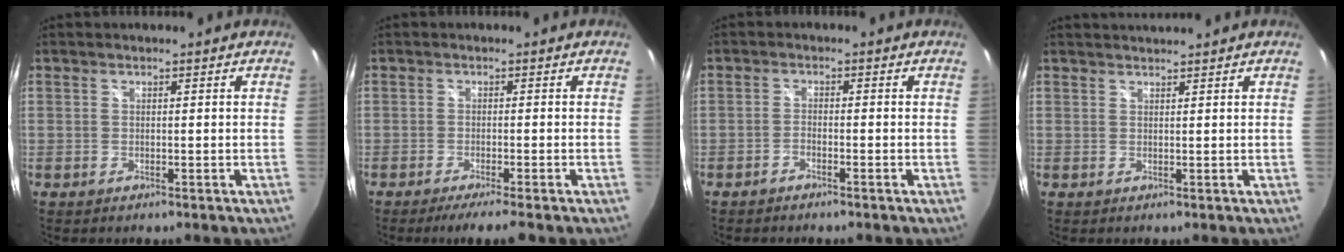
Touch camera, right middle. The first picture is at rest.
{"total": 4.4, "force": [-3.6, -1.1, 2.3], "torque": [-0.040, -0.015, -0.058]}
{"total": 1.3, "force": [-1.2, 0.2, 0.6], "torque": [-0.019, 0.002, -0.027]}
{"total": 1.9, "force": [1.8, -0.4, 0.2], "torque": [-0.005, 0.001, 0.031]}